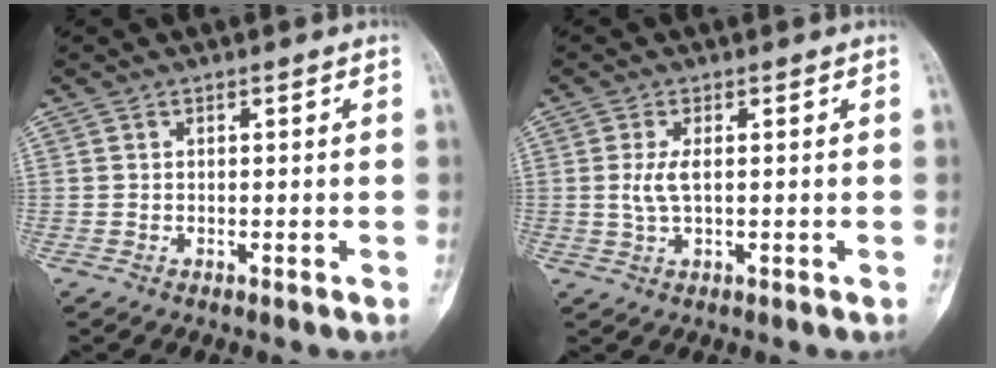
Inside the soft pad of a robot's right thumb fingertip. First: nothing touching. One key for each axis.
{"total": 3.2, "fx": 0.3, "fy": 1.1, "fz": 3.0, "tx": -0.076, "ty": -0.001, "tz": 0.008}